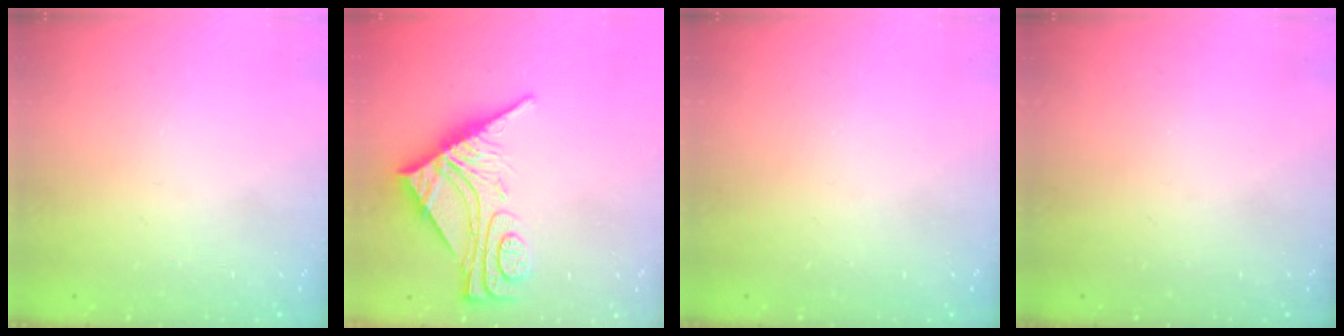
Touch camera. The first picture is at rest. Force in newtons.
{"total": 11.3, "press": 11.2, "slide": 1.4}
{"total": 0.0}
{"total": 0.0}